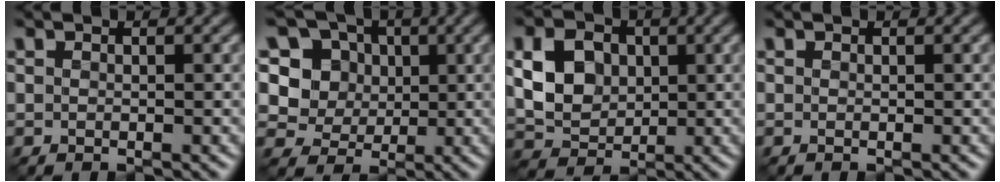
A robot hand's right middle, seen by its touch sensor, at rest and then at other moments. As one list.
[{"total": 6.0, "force": [1.4, 5.5, 2.0], "torque": [-0.045, -0.003, 0.027]}, {"total": 6.0, "force": [0.5, 4.7, 3.7], "torque": [-0.079, 0.000, 0.006]}, {"total": 0.0}]